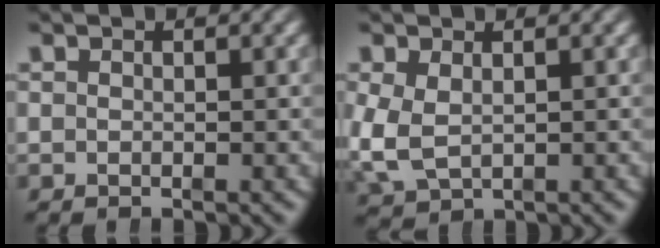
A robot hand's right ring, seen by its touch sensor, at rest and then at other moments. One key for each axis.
{"total": 4.1, "fx": -0.3, "fy": 3.5, "fz": 2.1, "tx": -0.079, "ty": -0.025, "tz": 0.014}